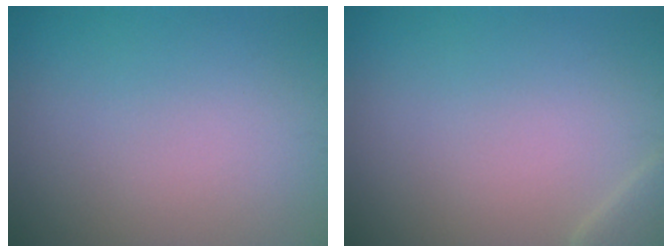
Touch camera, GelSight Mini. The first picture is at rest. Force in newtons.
{"total": 1.9, "press": 1.9, "slide": 0.2}